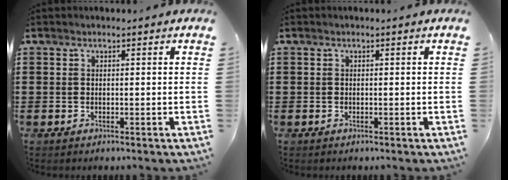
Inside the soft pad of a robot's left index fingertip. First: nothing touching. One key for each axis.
{"total": 0.0}